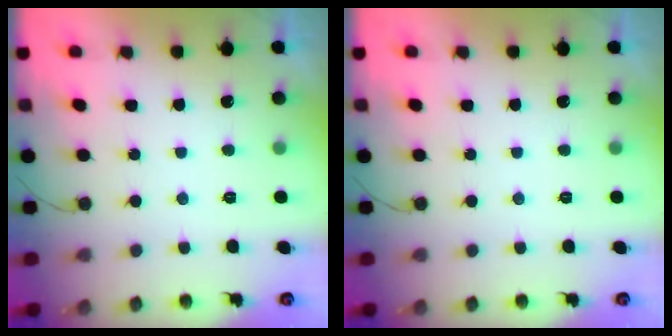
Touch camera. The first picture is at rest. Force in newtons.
{"total": 0.0}